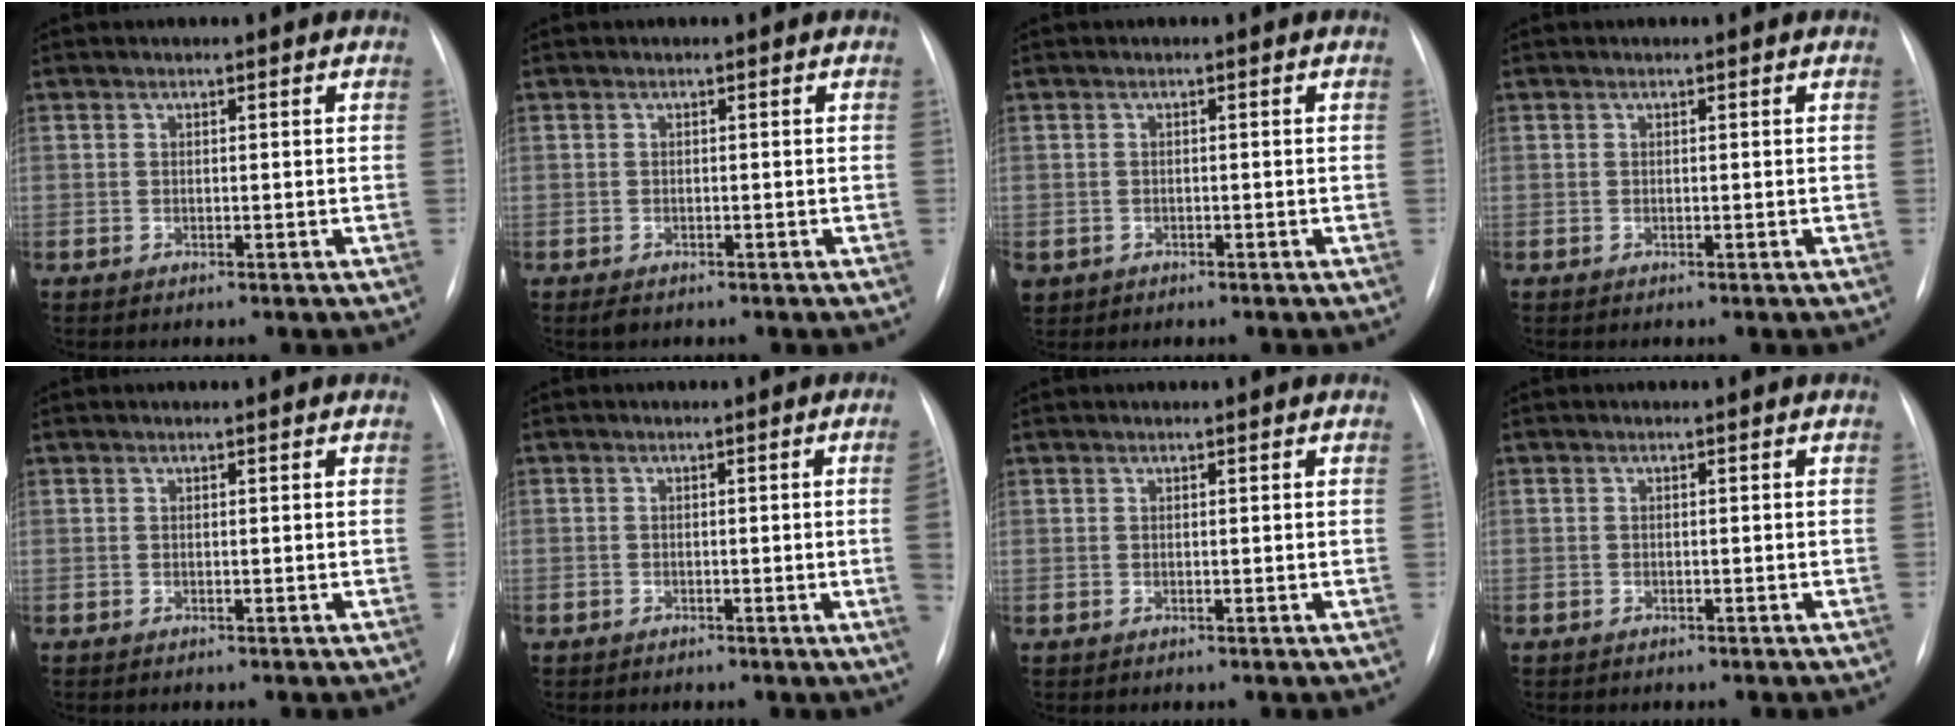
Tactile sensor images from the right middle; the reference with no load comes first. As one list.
[{"total": 1.3, "force": [-0.9, 0.7, 0.6], "torque": [-0.012, -0.001, -0.008]}, {"total": 2.0, "force": [-1.0, 1.7, 0.4], "torque": [-0.009, 0.001, -0.011]}, {"total": 0.0}, {"total": 0.0}, {"total": 3.1, "force": [-0.7, -0.4, 3.0], "torque": [-0.040, 0.000, -0.012]}, {"total": 0.0}, {"total": 0.8, "force": [-0.5, 0.6, 0.1], "torque": [-0.008, 0.004, -0.008]}]